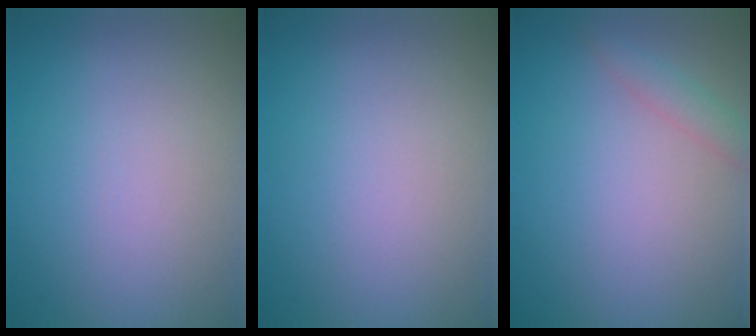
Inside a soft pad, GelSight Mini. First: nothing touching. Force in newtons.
{"total": 0.0}
{"total": 1.6, "press": 1.6, "slide": 0.0}